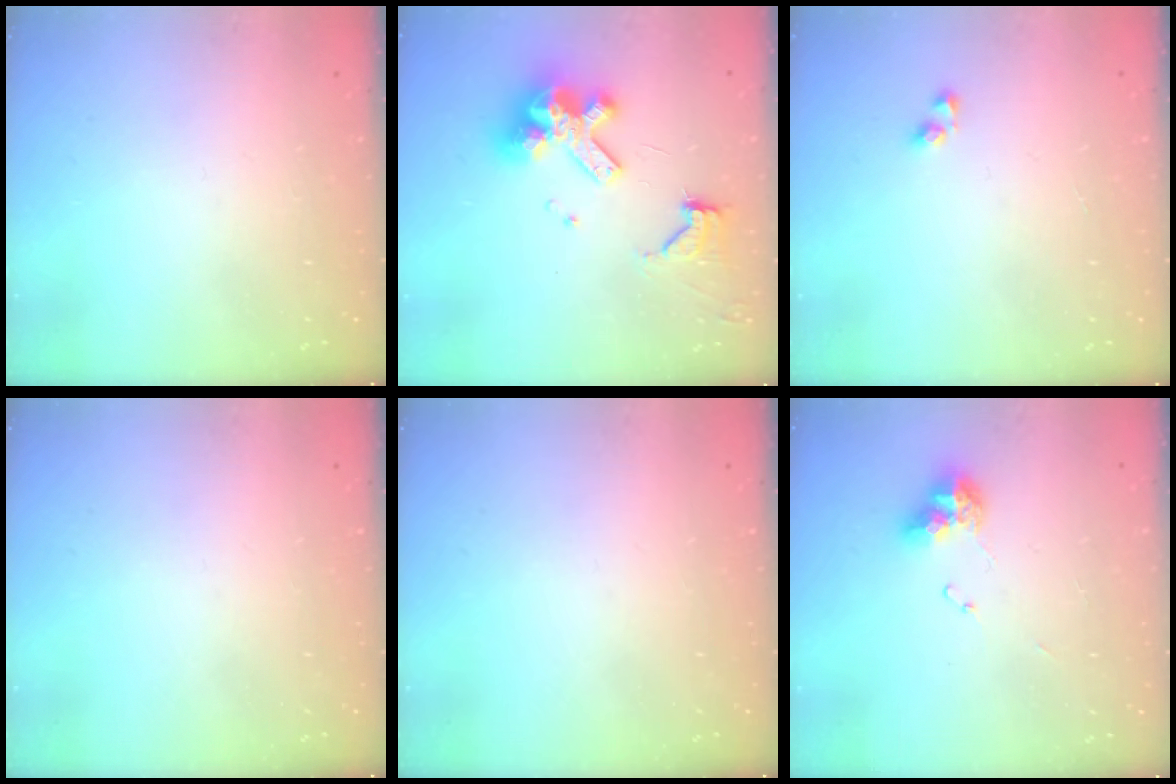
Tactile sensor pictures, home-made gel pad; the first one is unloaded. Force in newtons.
{"total": 14.1, "press": 14.0, "slide": 1.8}
{"total": 2.9, "press": 2.9, "slide": 0.2}
{"total": 0.0}
{"total": 0.0}
{"total": 9.1, "press": 9.0, "slide": 1.1}